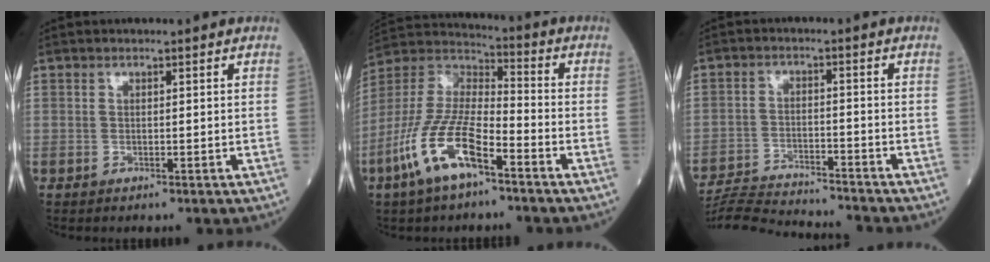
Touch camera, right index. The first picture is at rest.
{"total": 13.8, "force": [-7.1, 4.1, 11.1], "torque": [-0.242, -0.003, -0.138]}
{"total": 12.7, "force": [-12.3, 0.2, 2.9], "torque": [-0.052, -0.001, -0.198]}